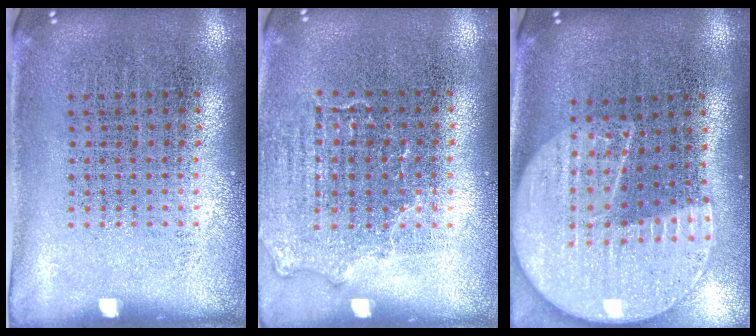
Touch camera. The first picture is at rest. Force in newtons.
{"total": 1.4, "press": 1.2, "slide": 0.6}
{"total": 2.3, "press": 2.0, "slide": 1.2}